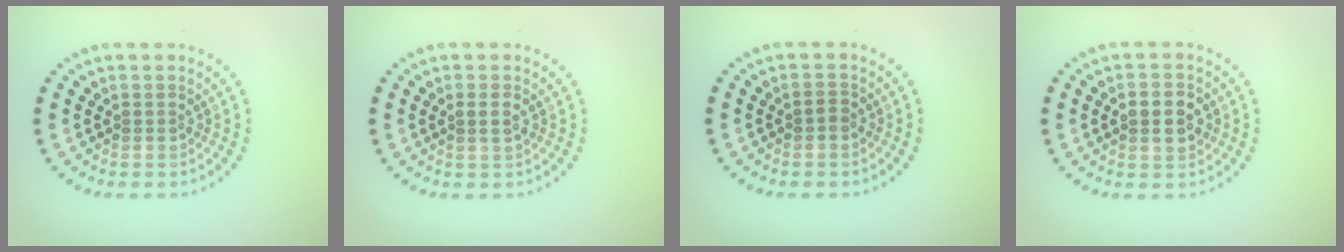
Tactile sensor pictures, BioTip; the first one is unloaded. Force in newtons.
{"total": 1.2, "press": 1.0, "slide": 0.6}
{"total": 0.8, "press": 0.7, "slide": 0.3}
{"total": 2.8, "press": 2.8, "slide": 0.1}